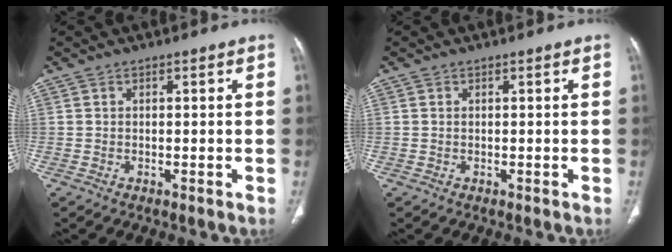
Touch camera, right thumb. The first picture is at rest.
{"total": 0.0}